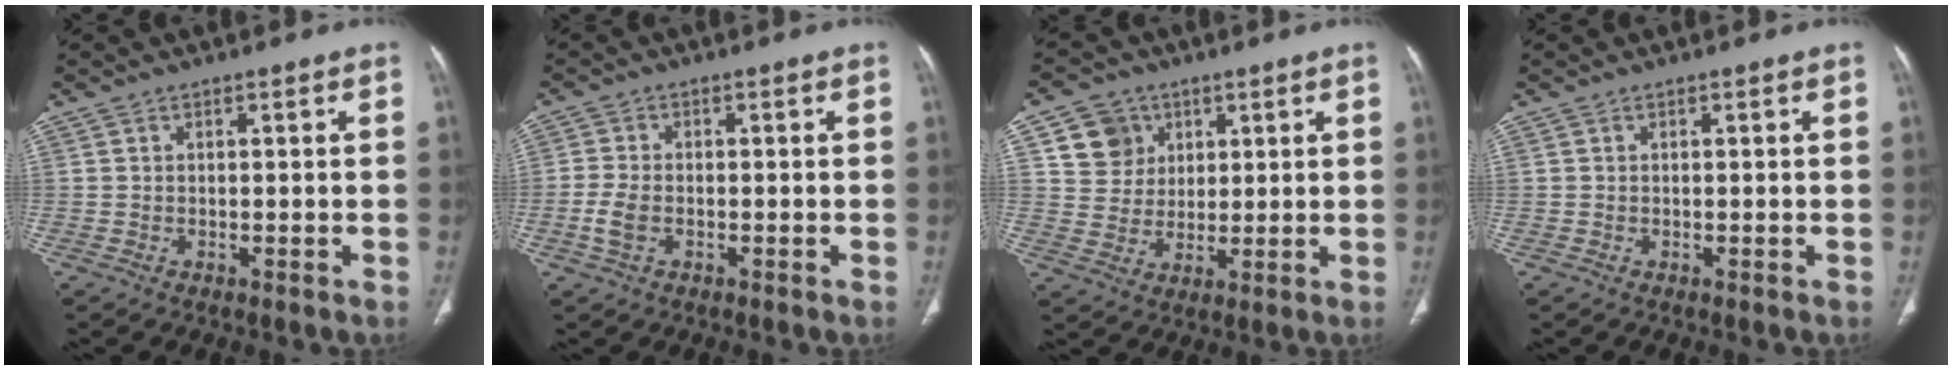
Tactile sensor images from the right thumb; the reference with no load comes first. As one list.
[{"total": 4.0, "force": [-1.1, 2.5, 2.8], "torque": [-0.067, 0.008, -0.022]}, {"total": 8.2, "force": [3.4, 7.2, 1.7], "torque": [0.003, -0.007, 0.067]}, {"total": 0.0}]